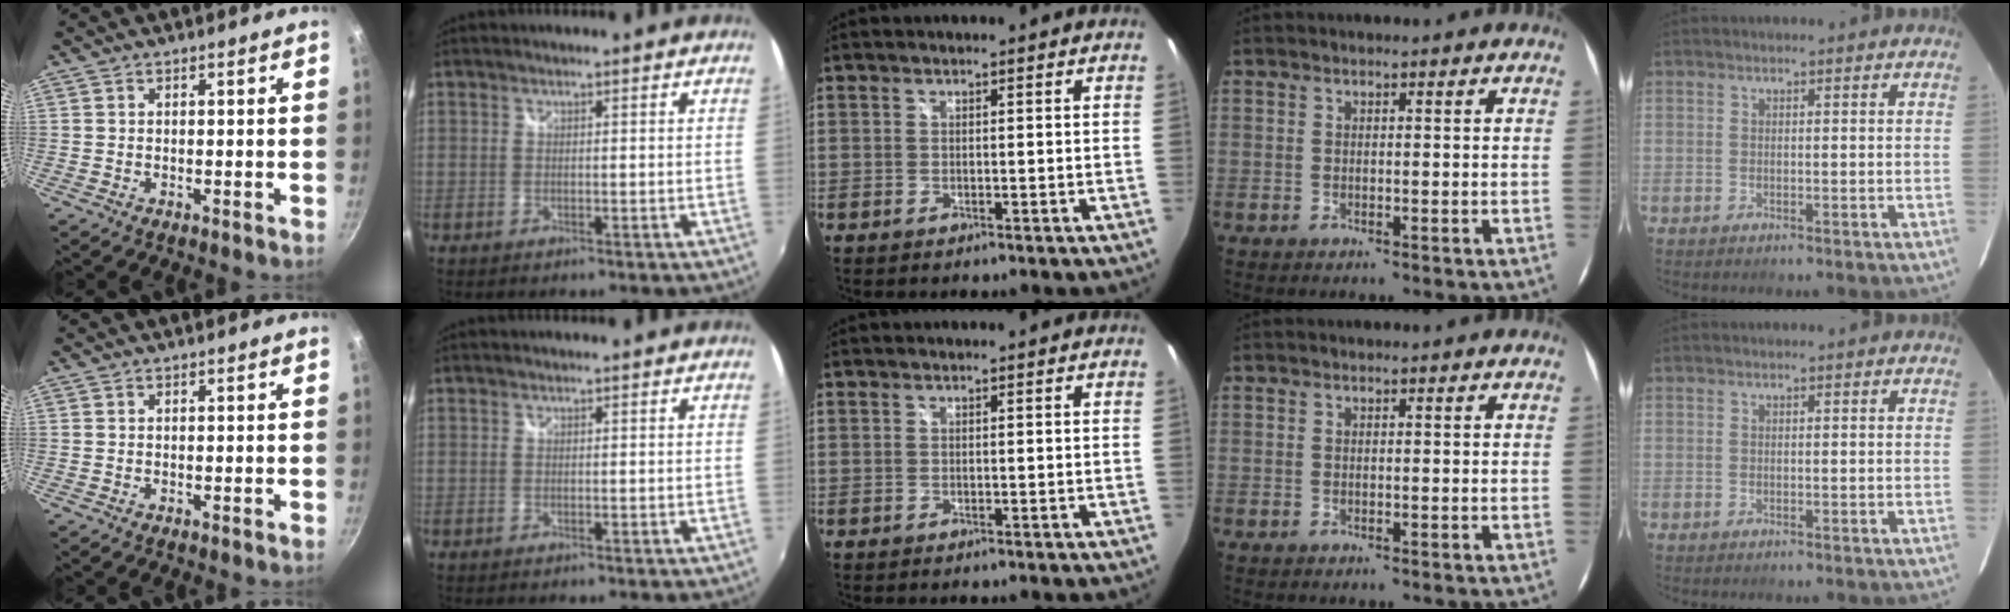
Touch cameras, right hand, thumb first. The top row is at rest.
{}